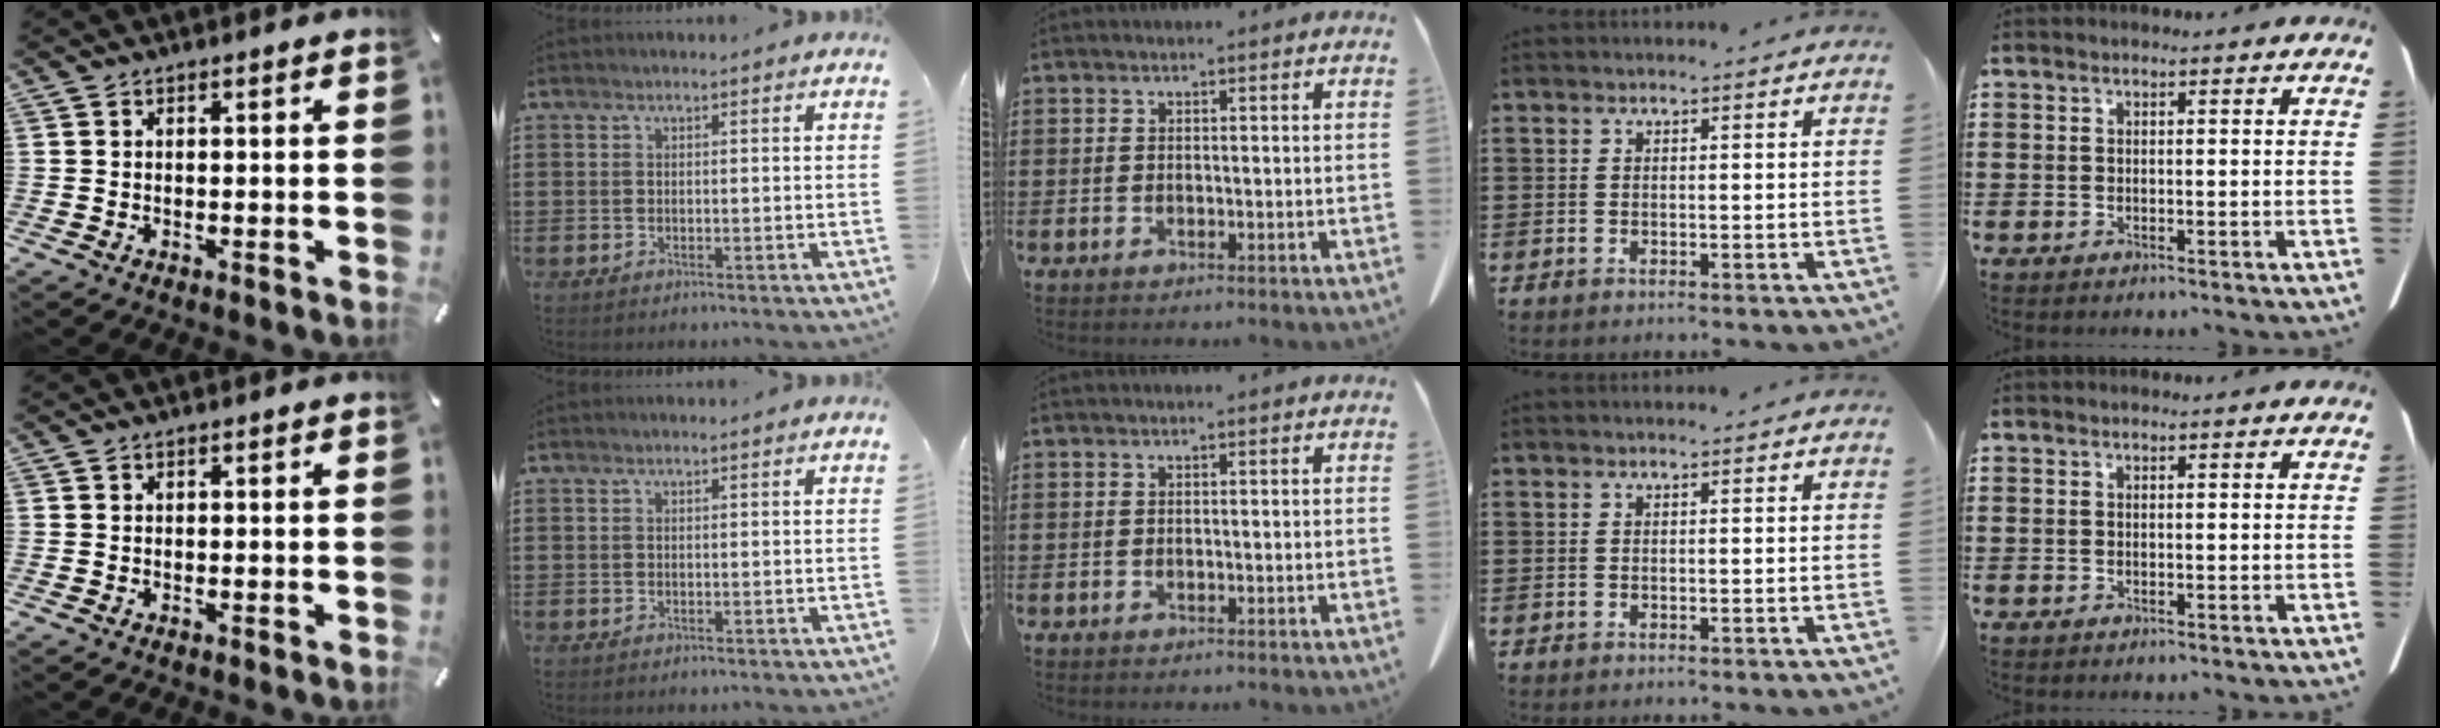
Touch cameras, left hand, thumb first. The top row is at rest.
{}